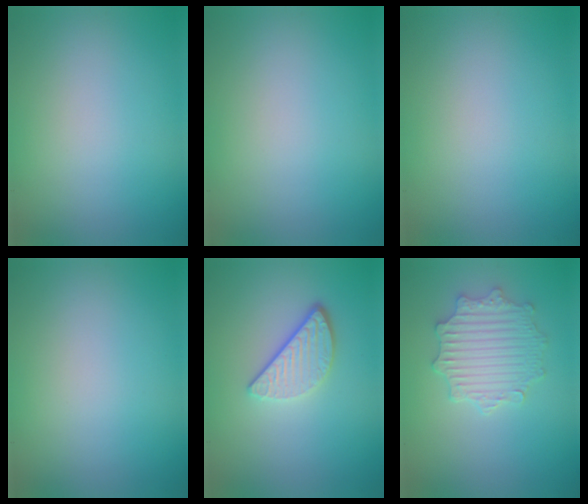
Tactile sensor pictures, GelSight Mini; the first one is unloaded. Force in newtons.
{"total": 0.0}
{"total": 0.0}
{"total": 0.0}
{"total": 3.3, "press": 2.6, "slide": 2.0}
{"total": 4.1, "press": 3.6, "slide": 2.0}